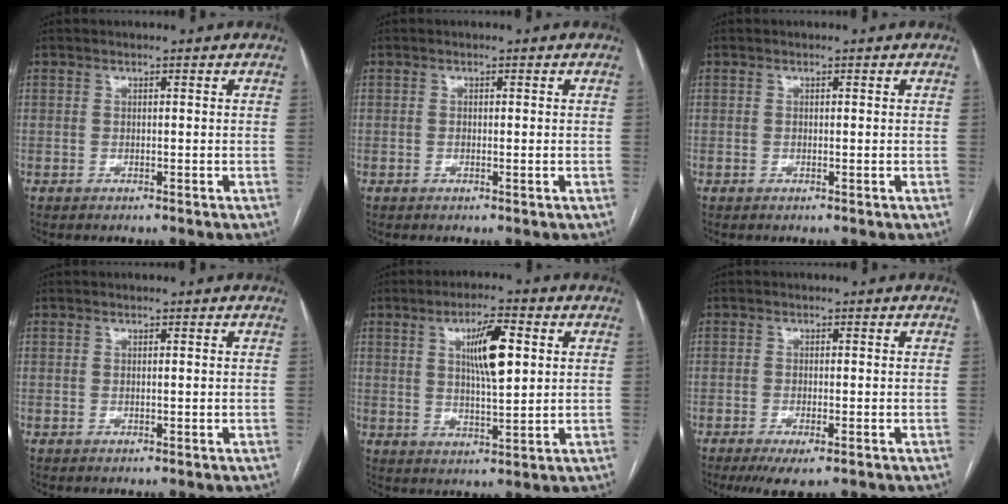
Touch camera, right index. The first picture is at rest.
{"total": 0.8, "force": [-0.1, 0.2, 0.8], "torque": [-0.016, -0.001, 0.000]}
{"total": 0.0}
{"total": 0.0}
{"total": 8.2, "force": [2.4, 1.6, 7.7], "torque": [-0.133, 0.005, 0.043]}
{"total": 4.5, "force": [-2.8, 1.0, 3.3], "torque": [-0.055, -0.011, -0.041]}